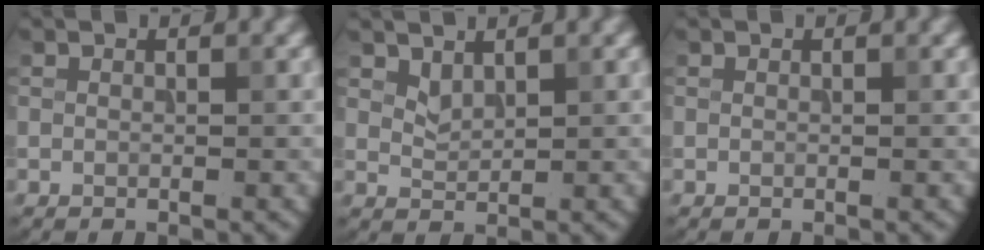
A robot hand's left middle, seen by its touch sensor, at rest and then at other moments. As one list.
[{"total": 1.2, "force": [1.0, 0.5, 0.5], "torque": [-0.015, -0.005, 0.026]}, {"total": 0.0}]